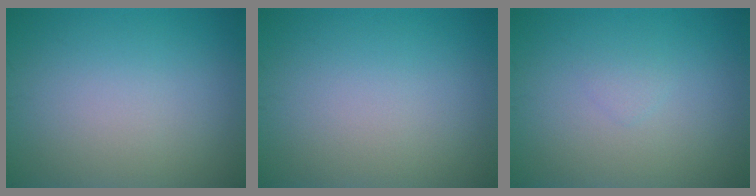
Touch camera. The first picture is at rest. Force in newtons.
{"total": 0.0}
{"total": 0.6, "press": 0.6, "slide": 0.0}